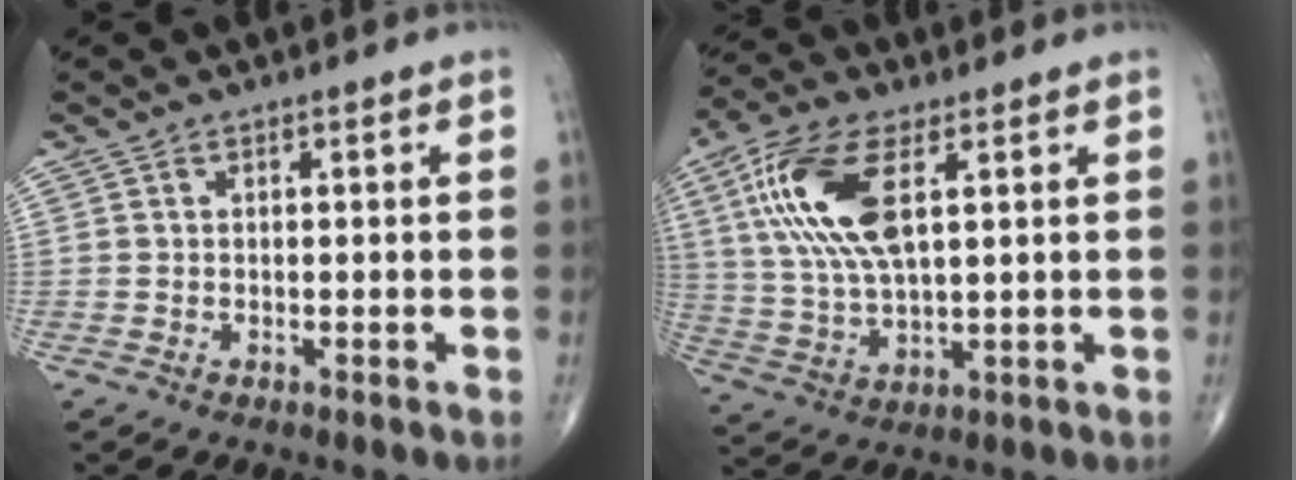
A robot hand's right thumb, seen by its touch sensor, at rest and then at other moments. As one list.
[{"total": 15.6, "force": [4.9, 6.6, 13.2], "torque": [-0.284, -0.002, 0.096]}]